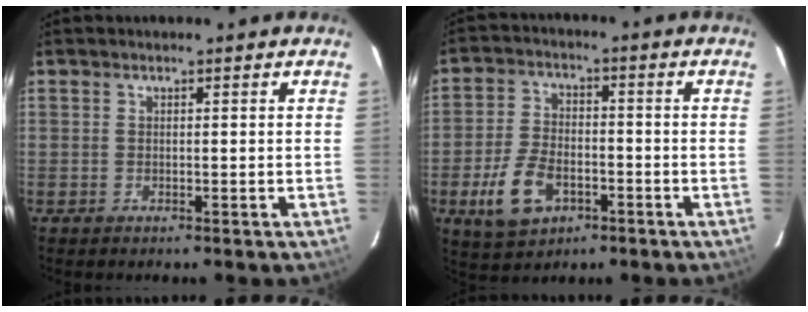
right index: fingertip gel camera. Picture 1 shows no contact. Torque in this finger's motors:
{"motor_torque": [0.78, -0.67, 0.45, 0.12]}